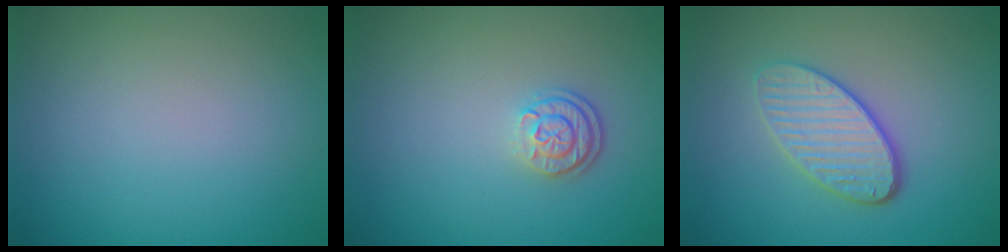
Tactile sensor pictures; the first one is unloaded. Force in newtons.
{"total": 2.5, "press": 2.0, "slide": 1.5}
{"total": 4.1, "press": 3.3, "slide": 2.4}